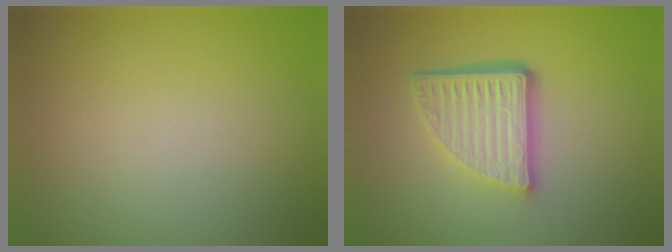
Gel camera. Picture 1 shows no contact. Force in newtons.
{"total": 5.6, "press": 3.7, "slide": 4.1}